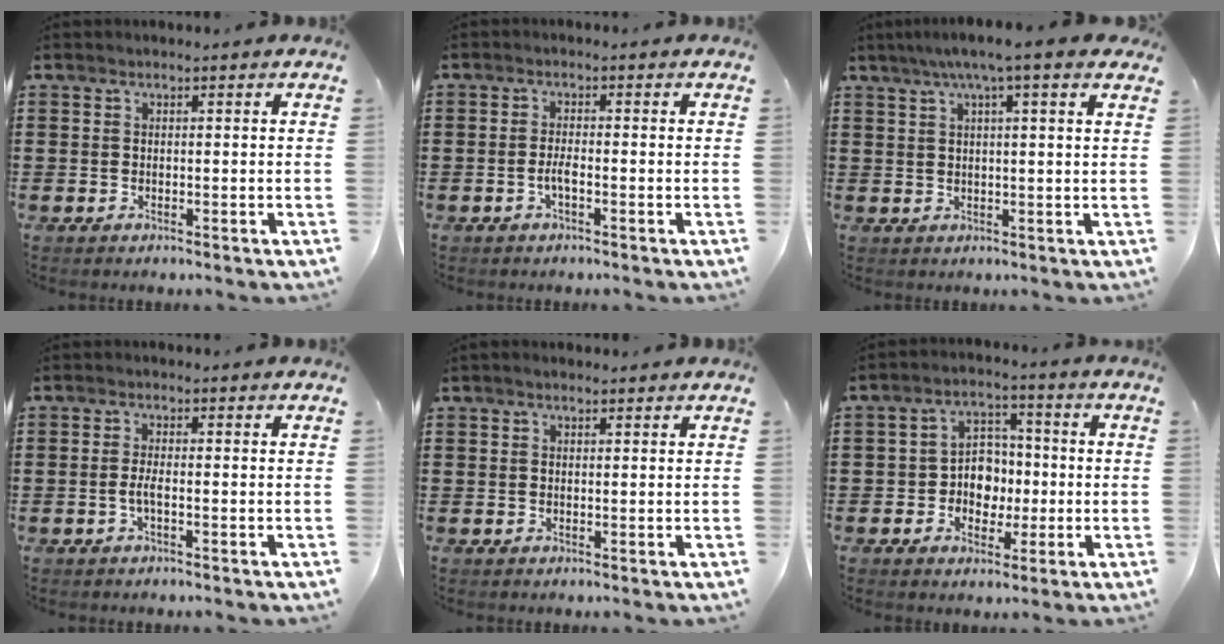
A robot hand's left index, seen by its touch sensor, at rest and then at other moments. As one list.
[{"total": 2.0, "force": [-0.9, 0.3, 1.8], "torque": [-0.042, -0.003, -0.017]}, {"total": 5.1, "force": [3.1, -0.2, 4.1], "torque": [-0.086, 0.000, 0.052]}, {"total": 1.9, "force": [-0.6, 0.2, 1.8], "torque": [-0.041, -0.004, -0.013]}, {"total": 0.8, "force": [0.6, 0.2, 0.5], "torque": [-0.010, 0.003, 0.011]}, {"total": 5.8, "force": [-1.0, 5.0, 2.7], "torque": [-0.056, 0.013, -0.021]}]